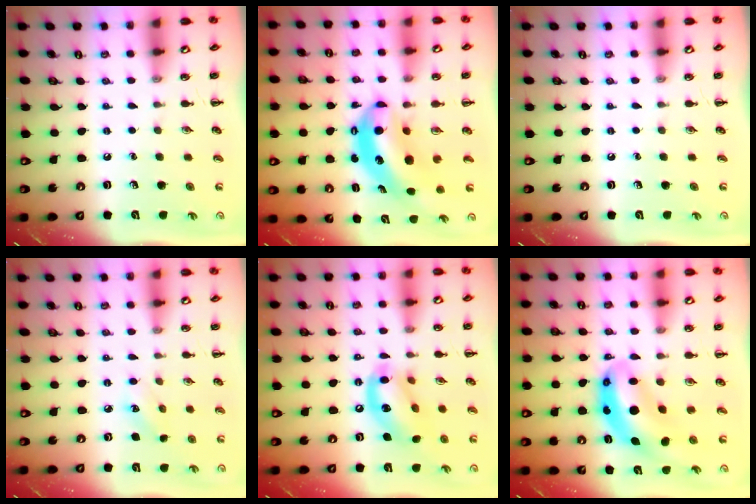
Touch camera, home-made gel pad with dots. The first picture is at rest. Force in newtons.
{"total": 8.5, "press": 8.2, "slide": 2.2}
{"total": 0.0}
{"total": 5.4, "press": 5.2, "slide": 1.5}
{"total": 13.9, "press": 13.6, "slide": 2.6}
{"total": 9.4, "press": 9.1, "slide": 2.5}